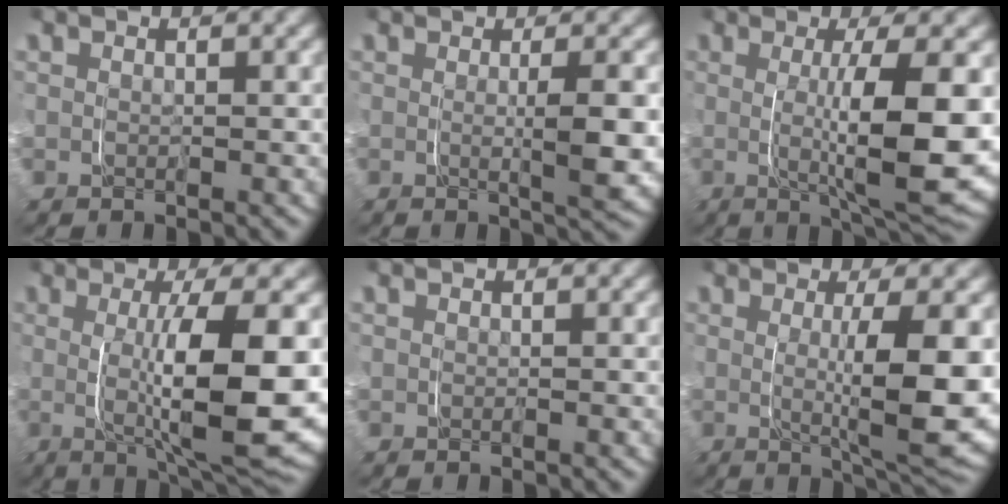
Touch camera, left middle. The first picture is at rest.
{"total": 2.7, "force": [0.0, 0.1, 2.7], "torque": [-0.041, -0.003, -0.001]}
{"total": 8.6, "force": [-0.2, 1.7, 8.4], "torque": [-0.122, -0.005, 0.004]}
{"total": 9.8, "force": [-0.5, 2.4, 9.5], "torque": [-0.140, -0.008, 0.001]}
{"total": 0.0}
{"total": 7.5, "force": [0.0, 1.5, 7.3], "torque": [-0.107, -0.009, 0.007]}